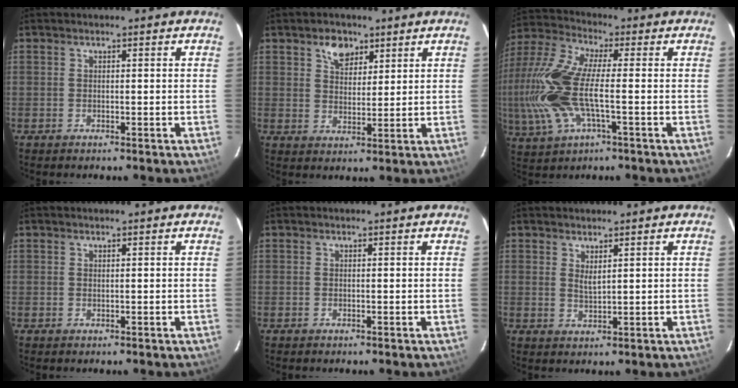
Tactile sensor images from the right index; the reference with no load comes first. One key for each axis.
{"total": 5.2, "fx": 3.2, "fy": 3.4, "fz": 2.4, "tx": -0.028, "ty": 0.005, "tz": 0.057}
{"total": 18.2, "fx": -2.6, "fy": 6.6, "fz": 16.8, "tx": -0.367, "ty": -0.005, "tz": -0.054}
{"total": 0.0}
{"total": 0.0}
{"total": 1.9, "fx": 1.3, "fy": 0.5, "fz": 1.3, "tx": -0.025, "ty": -0.003, "tz": 0.023}